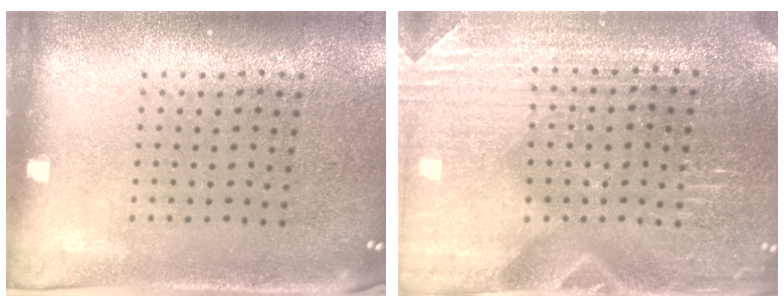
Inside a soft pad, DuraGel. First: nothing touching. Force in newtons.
{"total": 3.5, "press": 3.4, "slide": 0.7}